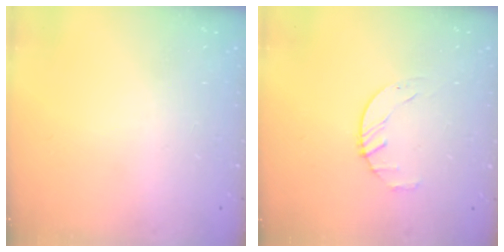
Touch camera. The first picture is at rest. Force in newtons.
{"total": 2.1, "press": 2.1, "slide": 0.3}